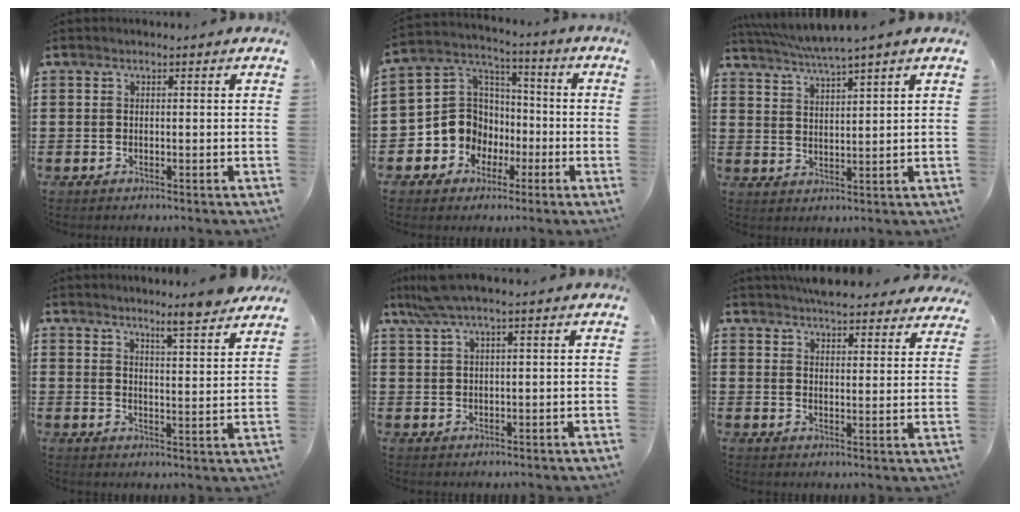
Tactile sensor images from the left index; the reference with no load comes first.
{"total": 9.3, "force": [-2.4, 8.6, 2.4], "torque": [-0.098, 0.003, -0.044]}
{"total": 3.6, "force": [3.2, -0.6, 1.5], "torque": [-0.039, -0.016, 0.055]}
{"total": 5.7, "force": [5.3, -0.4, 2.1], "torque": [-0.040, -0.033, 0.089]}
{"total": 4.0, "force": [2.2, 0.3, 3.4], "torque": [-0.077, 0.003, 0.036]}
{"total": 5.3, "force": [5.1, 0.8, 1.1], "torque": [-0.029, -0.018, 0.095]}